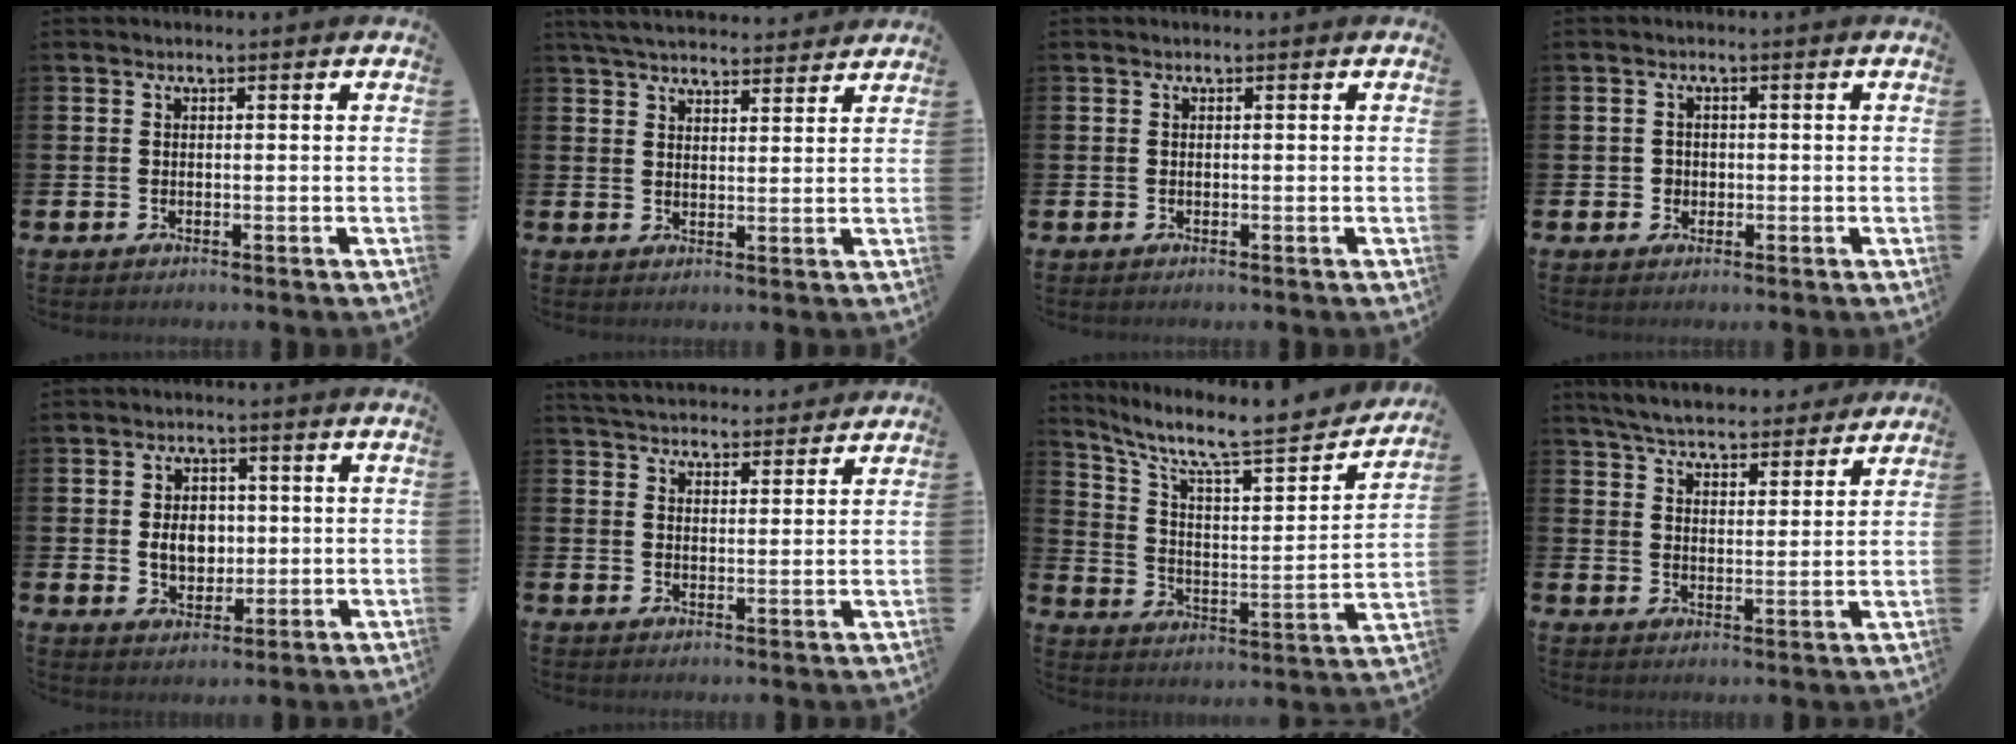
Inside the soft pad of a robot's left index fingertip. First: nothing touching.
{"total": 5.1, "force": [4.9, 0.9, 0.9], "torque": [-0.035, -0.020, 0.090]}
{"total": 0.0}
{"total": 1.5, "force": [0.1, 1.5, 0.2], "torque": [0.007, 0.002, -0.005]}
{"total": 4.6, "force": [0.4, 3.6, 2.9], "torque": [-0.043, 0.005, -0.002]}
{"total": 4.8, "force": [4.8, 0.9, 0.2], "torque": [-0.014, -0.029, 0.085]}
{"total": 8.9, "force": [7.0, 2.3, 5.0], "torque": [-0.105, -0.059, 0.106]}
{"total": 6.2, "force": [6.0, 1.1, 1.2], "torque": [-0.040, -0.038, 0.104]}